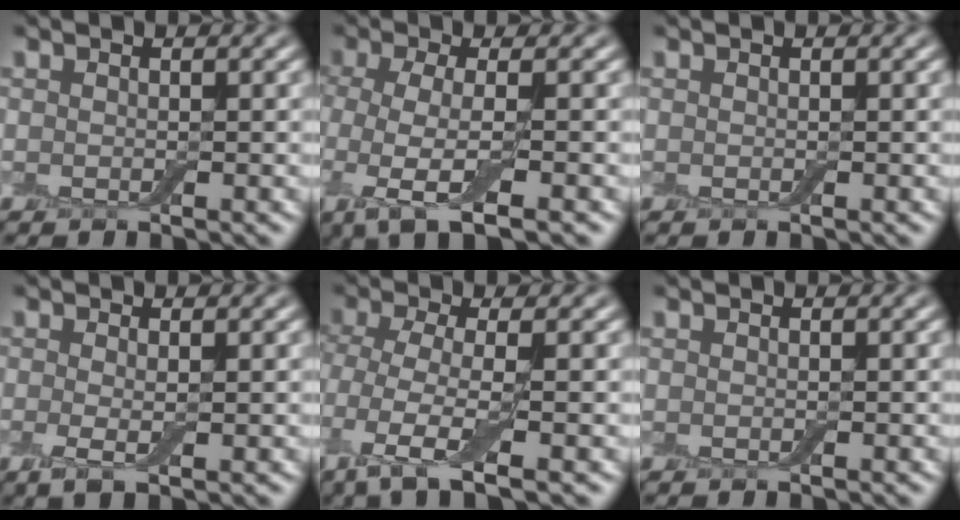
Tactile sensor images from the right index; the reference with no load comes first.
{"total": 5.6, "force": [-1.7, 1.5, 5.1], "torque": [-0.090, -0.010, -0.039]}
{"total": 0.0}
{"total": 2.0, "force": [-0.2, 0.4, 1.9], "torque": [-0.041, -0.007, -0.004]}
{"total": 5.1, "force": [-1.8, 1.3, 4.6], "torque": [-0.095, -0.011, -0.042]}
{"total": 0.0}